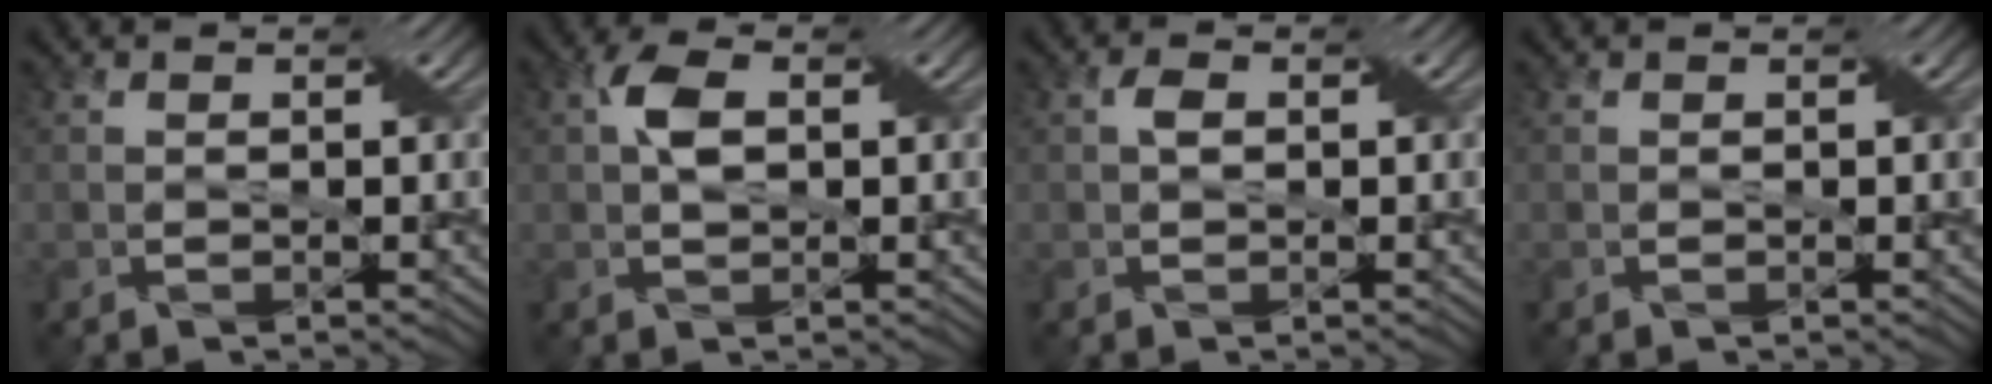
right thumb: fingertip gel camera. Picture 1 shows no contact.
{"total": 3.6, "force": [0.5, 2.0, 2.9], "torque": [-0.062, 0.008, 0.005]}
{"total": 1.5, "force": [0.2, 0.9, 1.1], "torque": [-0.022, 0.005, 0.001]}
{"total": 0.0}